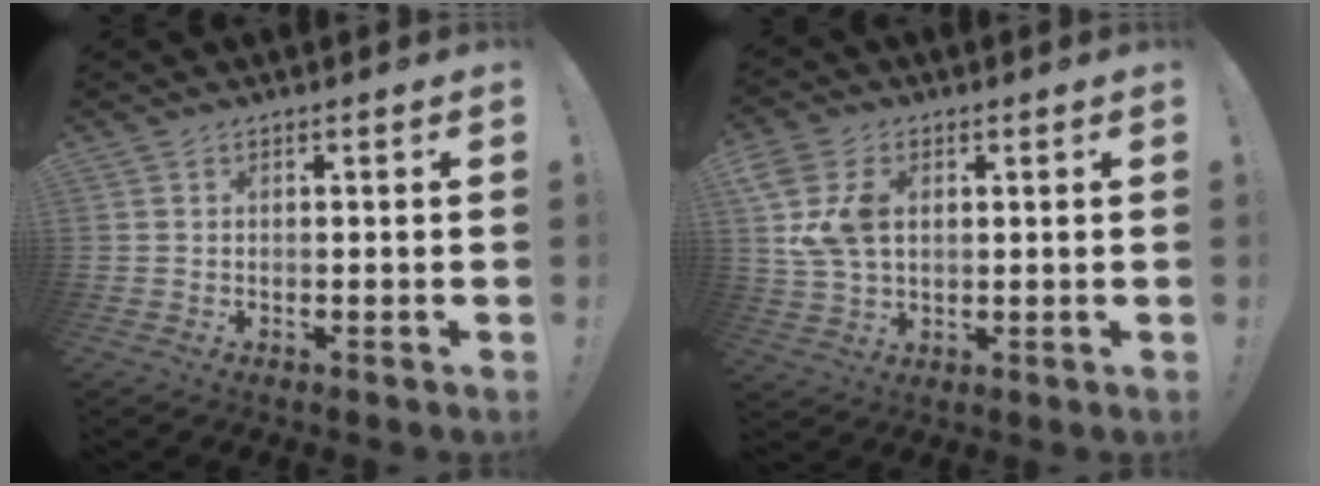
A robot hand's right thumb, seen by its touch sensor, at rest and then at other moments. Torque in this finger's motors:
{"motor_torque": [0.74, 1.09, 0.04, -0.10, 0.00]}